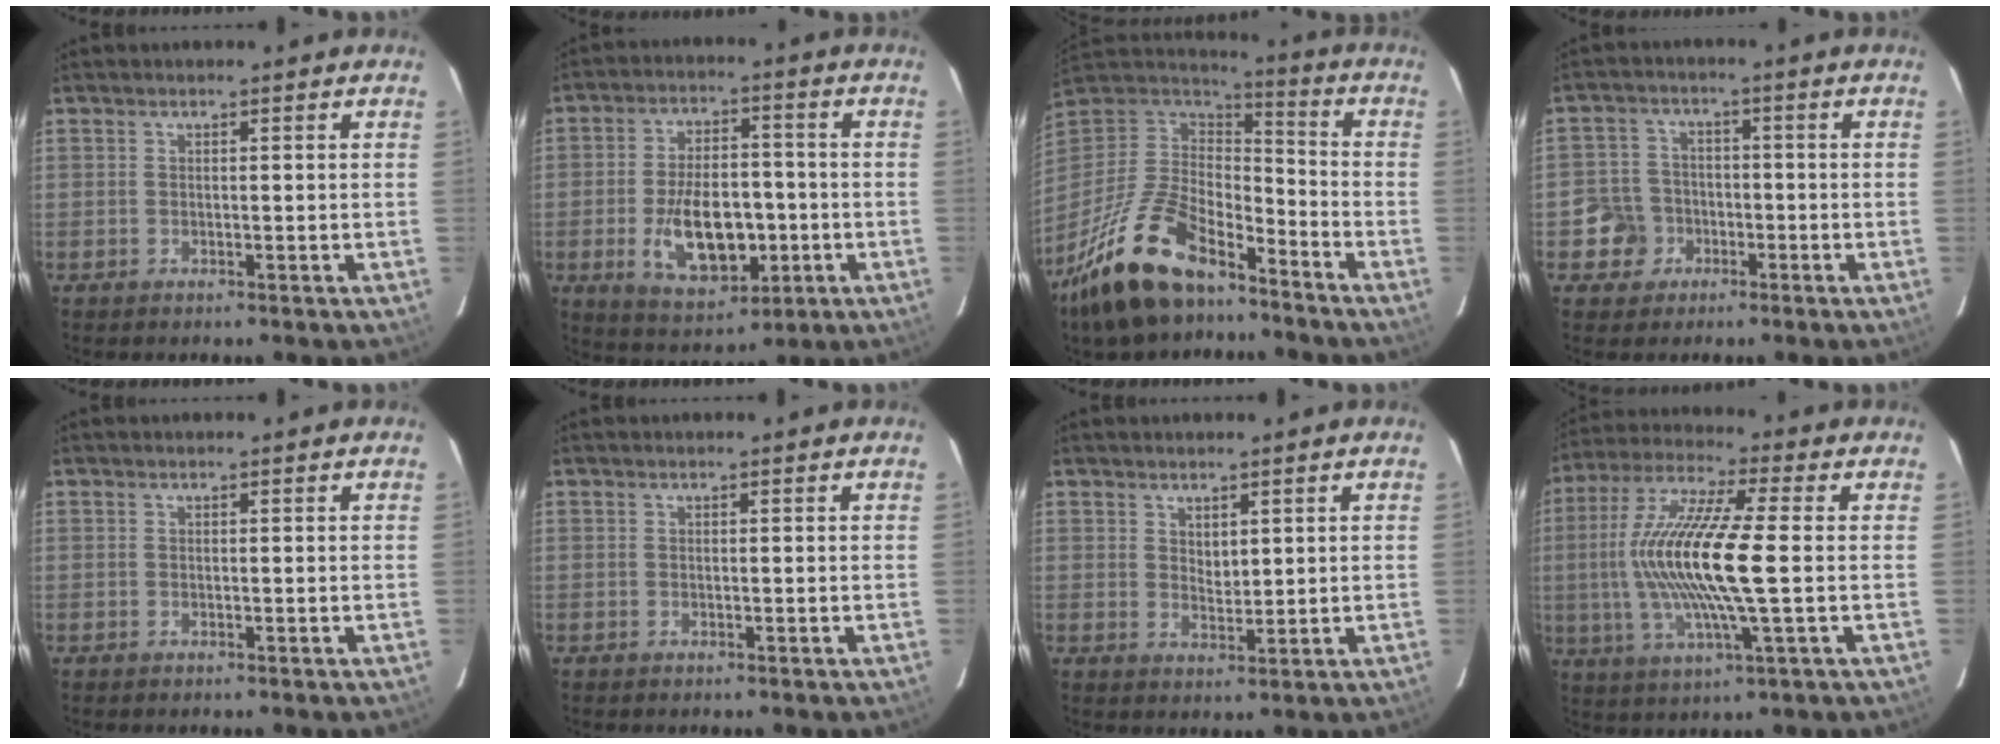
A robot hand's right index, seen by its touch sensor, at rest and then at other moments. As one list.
[{"total": 13.9, "force": [-3.3, 7.6, 11.1], "torque": [-0.211, 0.001, -0.036]}, {"total": 22.4, "force": [-15.5, 9.8, 12.9], "torque": [-0.278, -0.016, -0.275]}, {"total": 6.0, "force": [-2.5, 5.5, 0.6], "torque": [-0.025, 0.024, -0.042]}, {"total": 0.0}, {"total": 0.0}, {"total": 2.6, "force": [1.4, 1.6, 1.5], "torque": [-0.022, -0.001, 0.026]}, {"total": 17.6, "force": [-0.4, 2.4, 17.4], "torque": [-0.341, 0.000, -0.013]}]